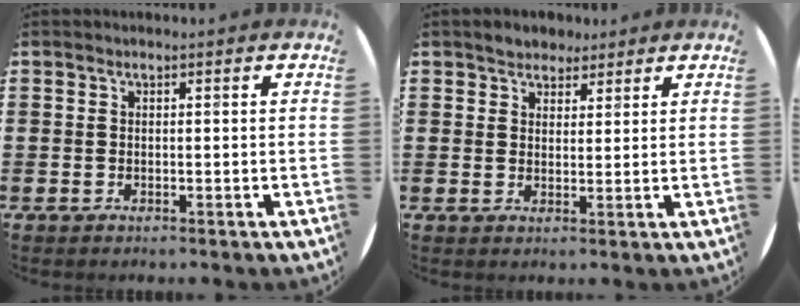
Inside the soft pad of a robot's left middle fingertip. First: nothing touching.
{"total": 2.9, "force": [2.6, 1.4, 0.0], "torque": [0.002, 0.004, 0.047]}